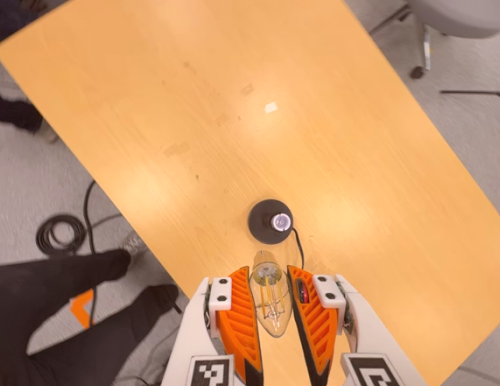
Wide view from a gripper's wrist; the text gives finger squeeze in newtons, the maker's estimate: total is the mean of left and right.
{"total": 14.1, "left": 15.2, "right": 12.9}